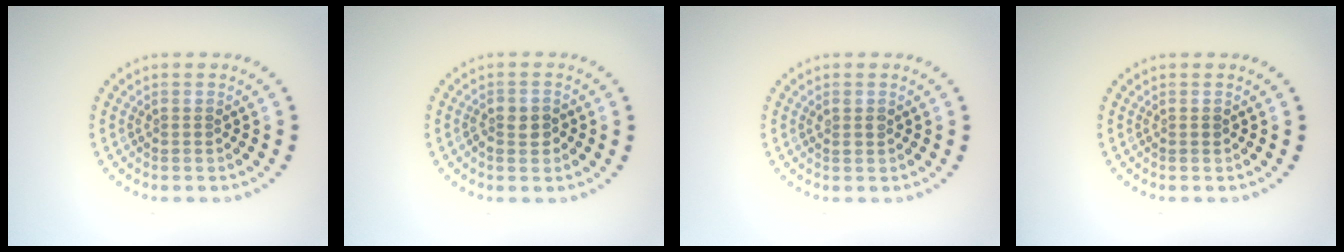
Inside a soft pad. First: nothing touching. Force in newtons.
{"total": 2.0, "press": 1.9, "slide": 0.6}
{"total": 0.9, "press": 0.8, "slide": 0.3}
{"total": 0.6, "press": 0.5, "slide": 0.2}